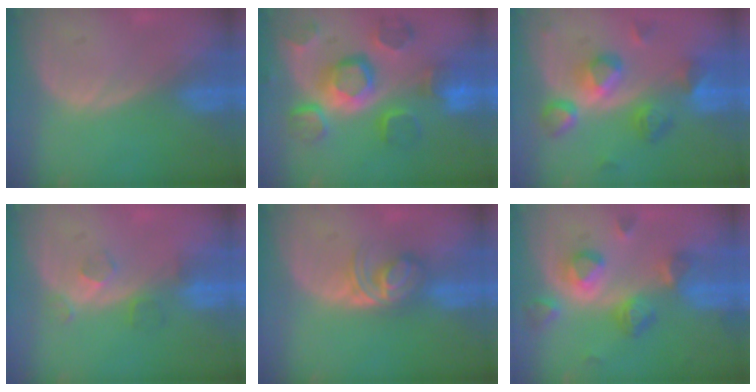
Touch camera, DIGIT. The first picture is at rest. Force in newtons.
{"total": 12.1, "press": 10.4, "slide": 6.1}
{"total": 7.9, "press": 7.8, "slide": 1.1}
{"total": 3.3, "press": 2.8, "slide": 1.7}
{"total": 5.7, "press": 4.9, "slide": 2.9}
{"total": 7.4, "press": 7.3, "slide": 1.1}